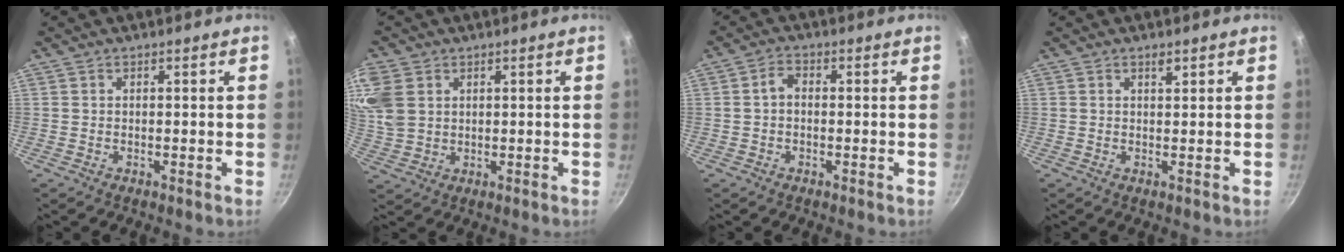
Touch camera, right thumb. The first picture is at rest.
{"total": 10.6, "force": [3.8, 8.1, 5.8], "torque": [-0.127, 0.000, 0.081]}
{"total": 2.9, "force": [-0.1, 2.0, 2.1], "torque": [-0.036, 0.012, -0.006]}
{"total": 1.4, "force": [0.9, 0.4, 1.0], "torque": [-0.015, -0.006, 0.015]}